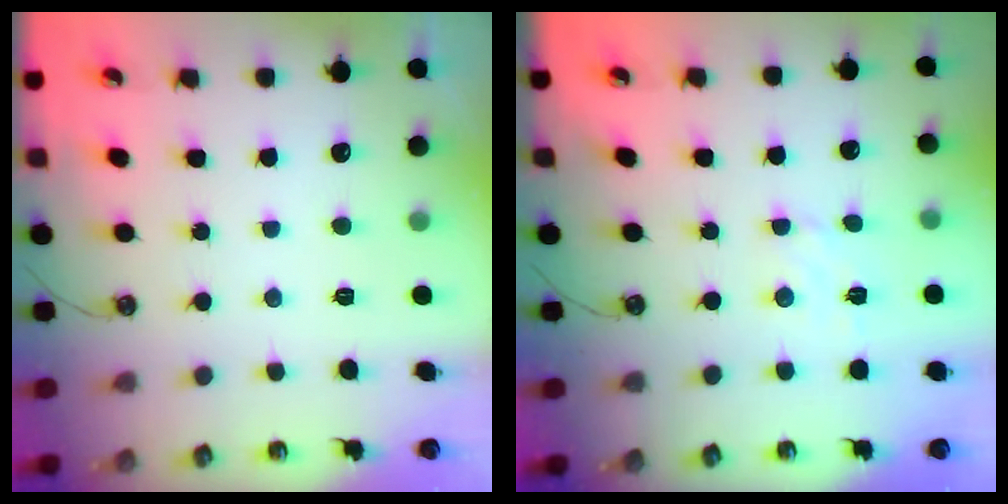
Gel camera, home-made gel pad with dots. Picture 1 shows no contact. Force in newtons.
{"total": 3.1, "press": 3.1, "slide": 0.5}